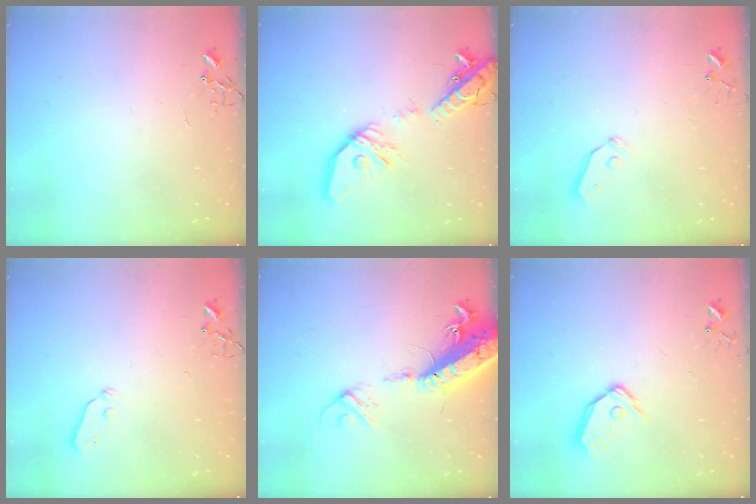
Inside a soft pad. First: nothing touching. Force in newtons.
{"total": 21.4, "press": 21.2, "slide": 3.5}
{"total": 3.4, "press": 3.4, "slide": 0.4}
{"total": 4.3, "press": 4.3, "slide": 0.7}
{"total": 20.7, "press": 20.1, "slide": 4.8}
{"total": 10.3, "press": 10.2, "slide": 1.4}